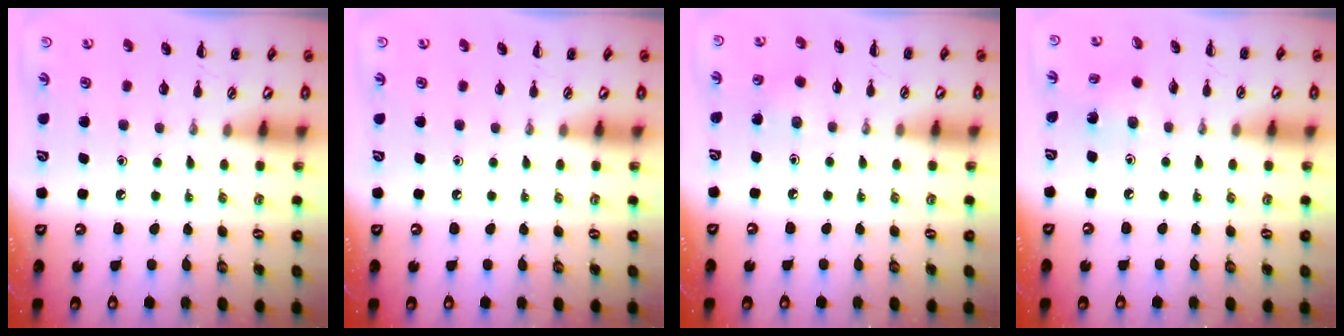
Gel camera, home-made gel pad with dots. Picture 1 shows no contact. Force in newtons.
{"total": 0.0}
{"total": 2.6, "press": 2.5, "slide": 0.8}
{"total": 3.6, "press": 3.4, "slide": 1.2}